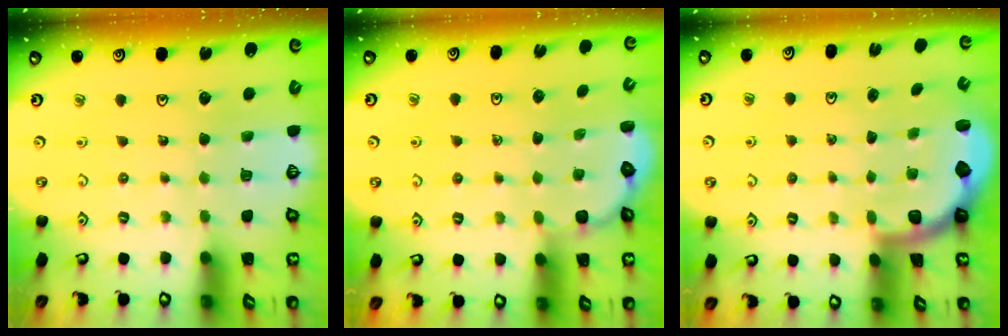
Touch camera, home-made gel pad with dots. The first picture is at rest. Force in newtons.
{"total": 2.6, "press": 2.5, "slide": 0.5}
{"total": 2.1, "press": 2.0, "slide": 0.5}